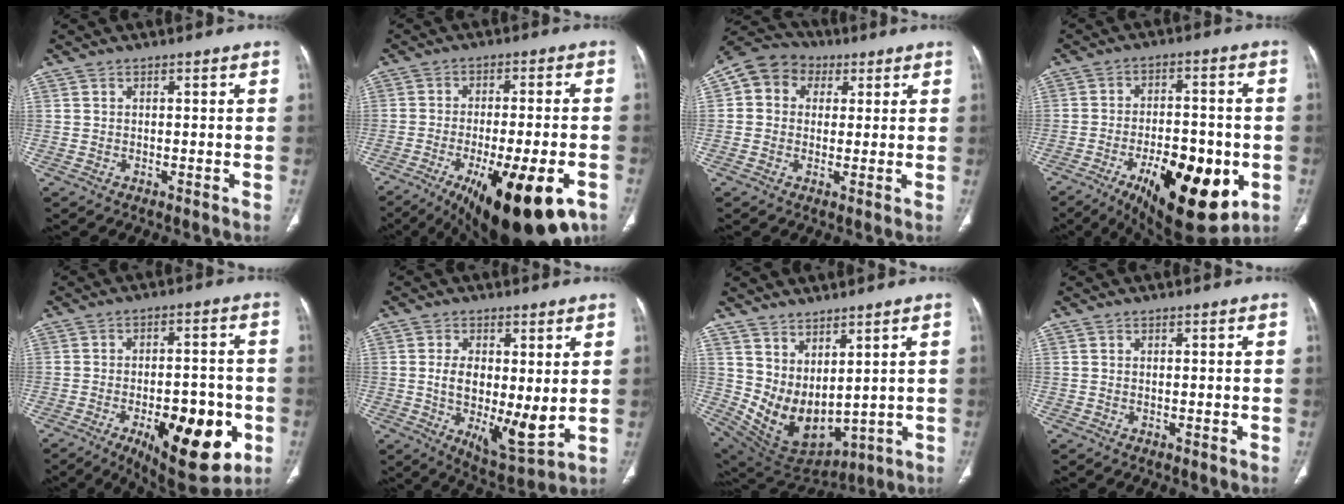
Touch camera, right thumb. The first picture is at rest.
{"total": 21.1, "force": [-10.6, 6.6, 17.0], "torque": [-0.213, 0.014, -0.151]}
{"total": 8.5, "force": [2.3, 7.4, 3.7], "torque": [-0.044, 0.017, 0.026]}
{"total": 20.2, "force": [-7.5, 8.5, 16.7], "torque": [-0.215, 0.014, -0.094]}
{"total": 18.1, "force": [-6.6, 7.7, 15.0], "torque": [-0.171, 0.019, -0.078]}
{"total": 11.5, "force": [0.3, 4.8, 10.4], "torque": [-0.159, -0.023, 0.010]}
{"total": 11.0, "force": [4.4, 6.5, 7.7], "torque": [-0.108, -0.039, 0.115]}
{"total": 0.0}